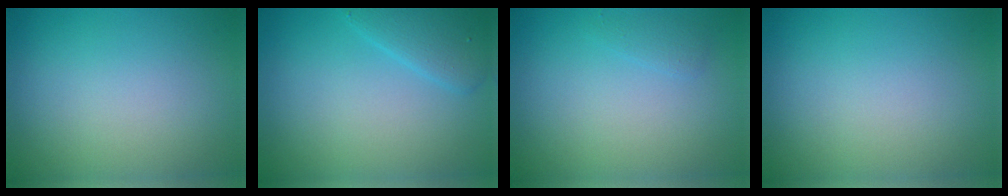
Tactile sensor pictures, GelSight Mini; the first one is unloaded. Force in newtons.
{"total": 2.9, "press": 2.9, "slide": 0.2}
{"total": 0.8, "press": 0.8, "slide": 0.1}
{"total": 0.0}